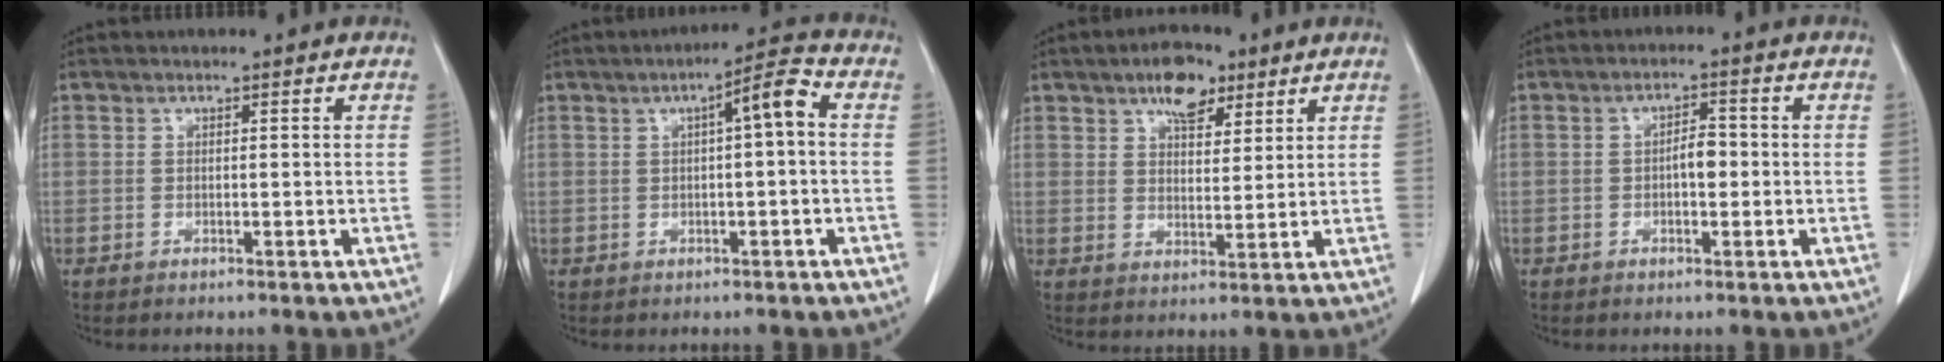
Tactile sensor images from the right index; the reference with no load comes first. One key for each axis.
{"total": 5.9, "fx": 0.9, "fy": 0.9, "fz": 5.8, "tx": -0.092, "ty": 0.022, "tz": 0.012}
{"total": 7.9, "fx": 4.8, "fy": 3.9, "fz": 4.9, "tx": -0.084, "ty": 0.008, "tz": 0.082}
{"total": 3.3, "fx": -0.4, "fy": 1.5, "fz": 2.9, "tx": -0.049, "ty": 0.009, "tz": -0.006}